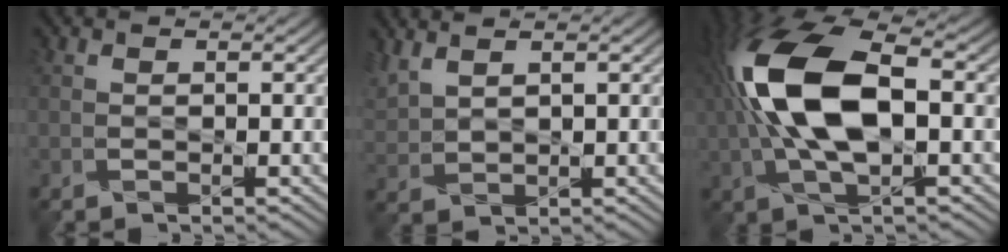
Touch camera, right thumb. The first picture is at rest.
{"total": 3.8, "force": [2.8, 1.2, 2.2], "torque": [-0.069, 0.010, 0.065]}
{"total": 14.0, "force": [0.7, 6.6, 12.4], "torque": [-0.290, 0.022, 0.006]}